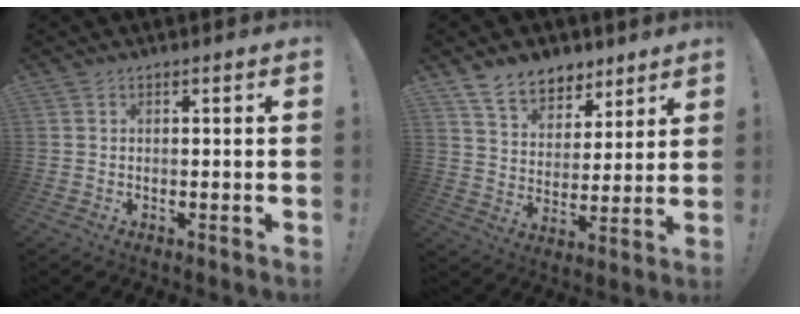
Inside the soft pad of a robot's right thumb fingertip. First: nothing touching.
{"total": 11.3, "force": [8.6, 6.6, 3.2], "torque": [-0.062, -0.058, 0.167]}